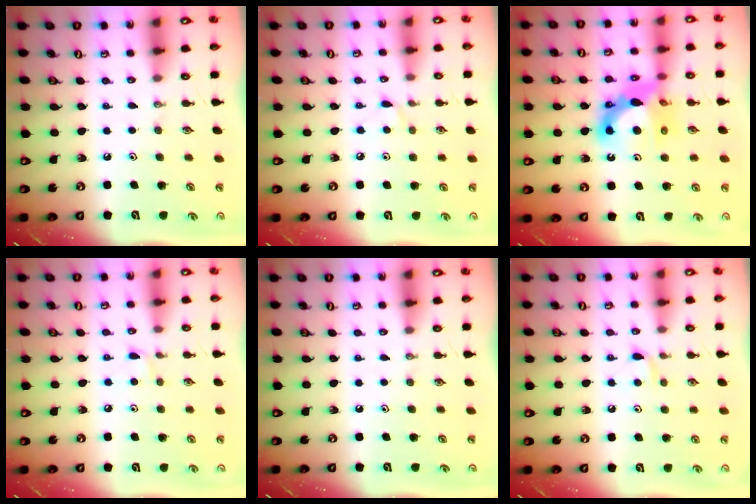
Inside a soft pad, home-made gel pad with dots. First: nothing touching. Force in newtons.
{"total": 5.1, "press": 5.1, "slide": 0.5}
{"total": 12.4, "press": 12.2, "slide": 2.4}
{"total": 4.1, "press": 4.1, "slide": 0.4}
{"total": 0.0}
{"total": 5.2, "press": 5.2, "slide": 0.7}